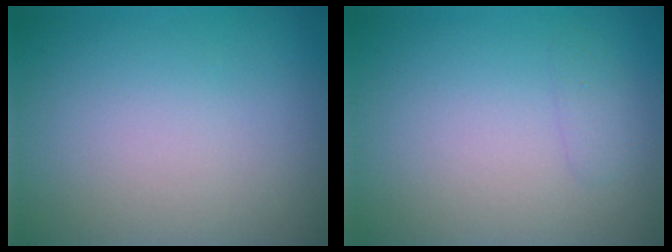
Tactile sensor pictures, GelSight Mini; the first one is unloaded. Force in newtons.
{"total": 0.9, "press": 0.9, "slide": 0.1}